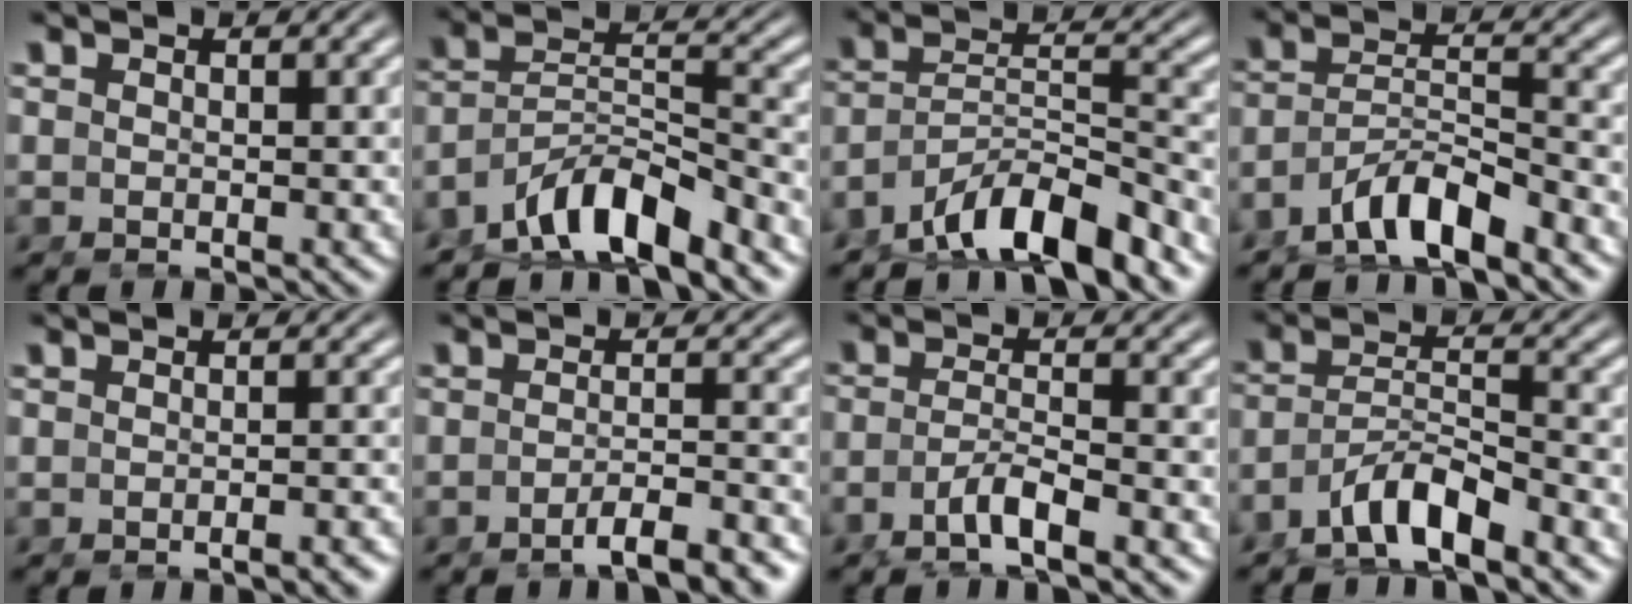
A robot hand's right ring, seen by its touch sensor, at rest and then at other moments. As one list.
[{"total": 7.9, "force": [-5.1, 4.1, 4.3], "torque": [-0.085, -0.036, -0.073]}, {"total": 8.6, "force": [-5.5, 4.7, 4.7], "torque": [-0.089, -0.037, -0.082]}, {"total": 5.4, "force": [-3.9, 2.4, 2.9], "torque": [-0.060, -0.024, -0.055]}, {"total": 1.5, "force": [-1.4, -0.2, 0.5], "torque": [-0.008, 0.006, -0.024]}, {"total": 3.7, "force": [-3.2, -0.2, 2.0], "torque": [-0.023, -0.005, -0.054]}, {"total": 3.3, "force": [-2.0, 0.9, 2.5], "torque": [-0.054, -0.018, -0.027]}, {"total": 4.9, "force": [-3.4, 2.2, 2.9], "torque": [-0.061, -0.024, -0.047]}]